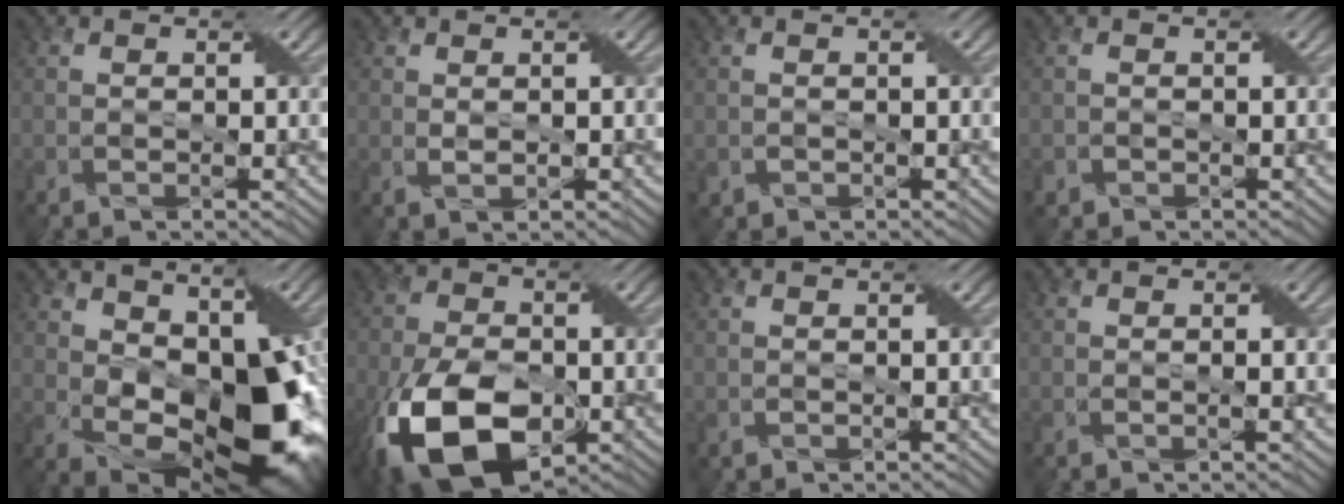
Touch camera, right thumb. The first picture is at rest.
{"total": 0.9, "force": [0.4, 0.6, 0.5], "torque": [-0.015, 0.000, 0.011]}
{"total": 0.8, "force": [-0.3, 0.7, 0.0], "torque": [-0.008, -0.005, -0.004]}
{"total": 0.9, "force": [-0.5, 0.8, 0.0], "torque": [-0.002, -0.002, -0.010]}
{"total": 14.7, "force": [0.6, 8.6, 11.9], "torque": [-0.187, -0.023, 0.028]}
{"total": 15.6, "force": [-6.1, 9.2, 11.0], "torque": [-0.241, -0.043, -0.110]}
{"total": 0.0}
{"total": 0.7, "force": [0.0, -0.1, 0.7], "torque": [-0.013, 0.003, 0.000]}